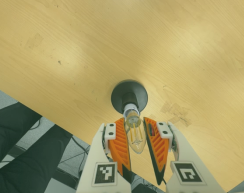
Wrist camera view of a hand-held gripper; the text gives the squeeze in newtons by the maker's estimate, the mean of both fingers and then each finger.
{"total": 17.1, "left": 19.0, "right": 15.3}